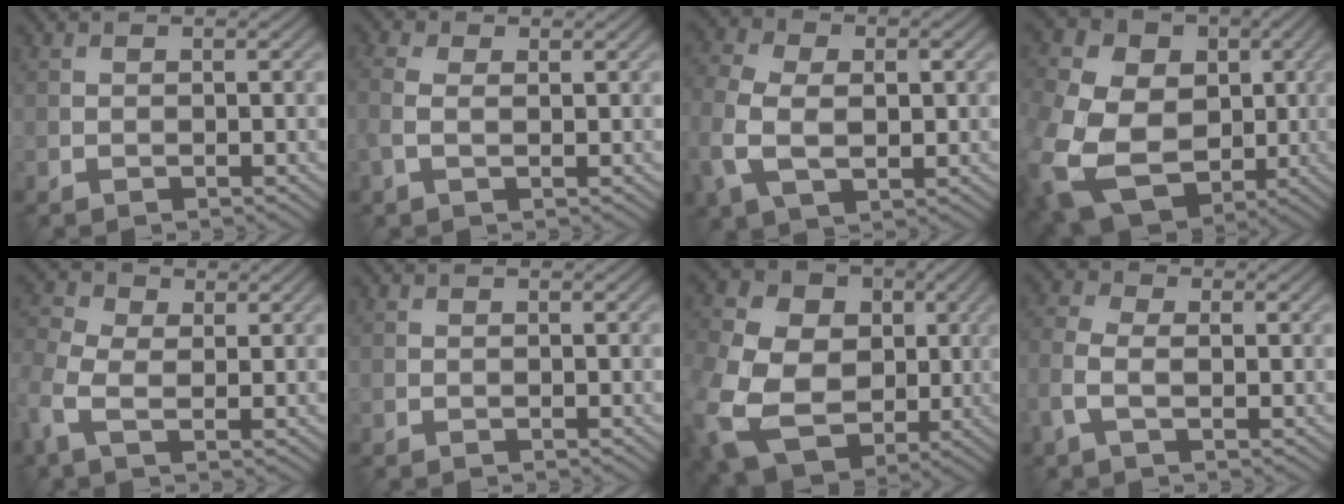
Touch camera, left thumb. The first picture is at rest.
{"total": 2.4, "force": [0.2, 1.2, 2.1], "torque": [-0.059, 0.005, 0.000]}
{"total": 9.4, "force": [-0.8, 6.3, 6.9], "torque": [-0.182, -0.009, -0.009]}
{"total": 17.9, "force": [-3.9, 14.1, 10.3], "torque": [-0.269, -0.039, -0.052]}
{"total": 5.6, "force": [-0.4, 3.6, 4.2], "torque": [-0.113, 0.012, -0.020]}
{"total": 0.0}
{"total": 16.1, "force": [-2.7, 12.7, 9.6], "torque": [-0.262, -0.028, -0.032]}
{"total": 4.7, "force": [-0.9, 2.8, 3.7], "torque": [-0.101, 0.003, -0.025]}